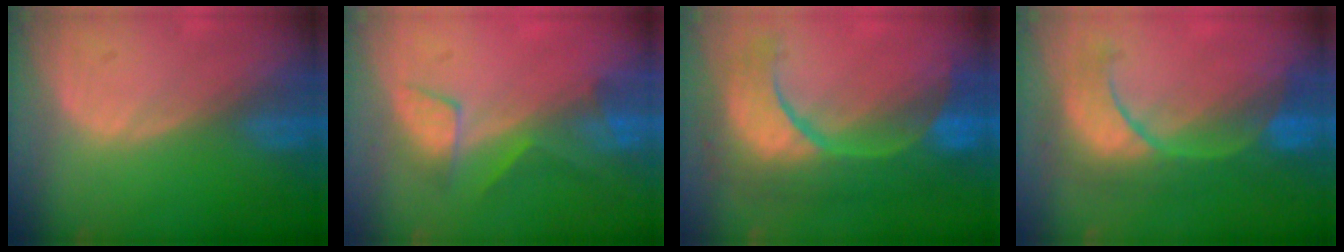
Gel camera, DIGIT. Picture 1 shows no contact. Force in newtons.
{"total": 5.2, "press": 5.0, "slide": 1.2}
{"total": 12.5, "press": 12.4, "slide": 1.4}
{"total": 8.9, "press": 8.9, "slide": 0.6}